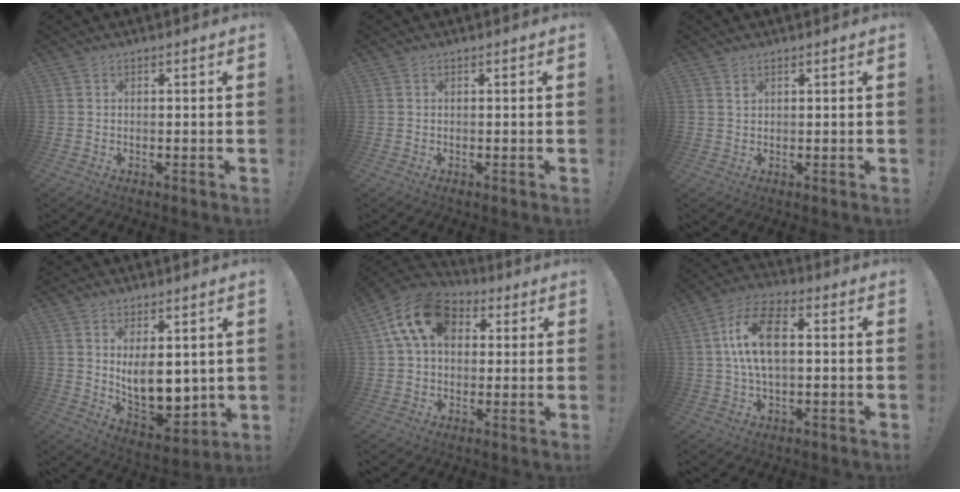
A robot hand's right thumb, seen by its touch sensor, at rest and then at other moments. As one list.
[{"total": 0.0}, {"total": 1.2, "force": [0.9, 0.7, 0.3], "torque": [-0.004, -0.002, 0.016]}, {"total": 10.4, "force": [2.6, 6.3, 7.9], "torque": [-0.124, -0.038, 0.053]}, {"total": 14.9, "force": [4.9, 10.4, 9.6], "torque": [-0.165, 0.003, 0.095]}, {"total": 13.7, "force": [1.2, 7.5, 11.4], "torque": [-0.213, 0.014, 0.022]}]